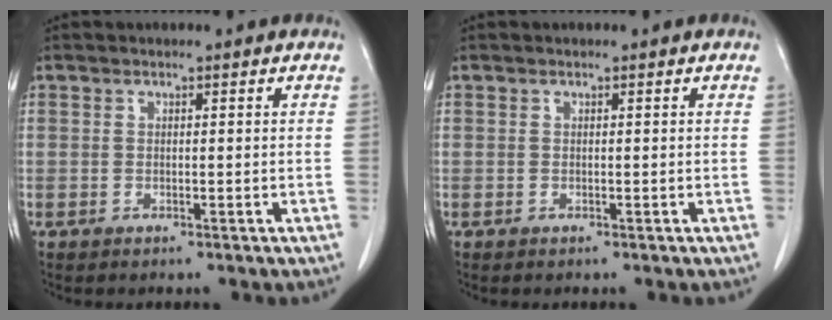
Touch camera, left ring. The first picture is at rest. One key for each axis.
{"total": 0.0}